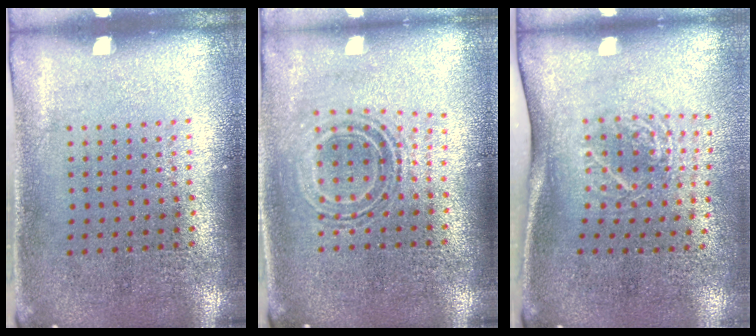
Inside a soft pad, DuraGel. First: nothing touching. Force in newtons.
{"total": 0.9, "press": 0.8, "slide": 0.3}
{"total": 1.9, "press": 1.3, "slide": 1.4}